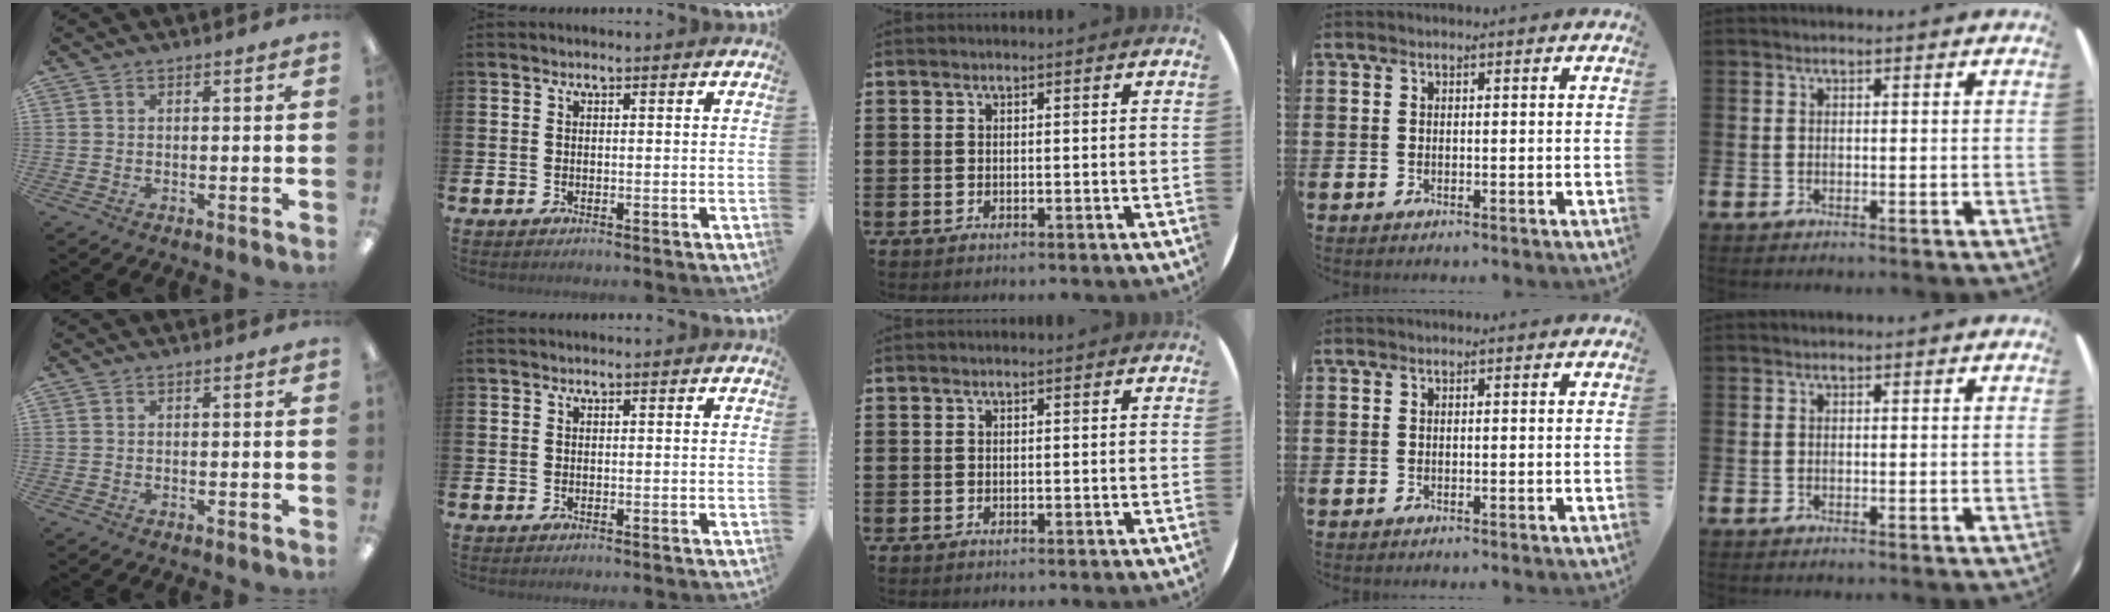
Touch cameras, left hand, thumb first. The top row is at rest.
{}